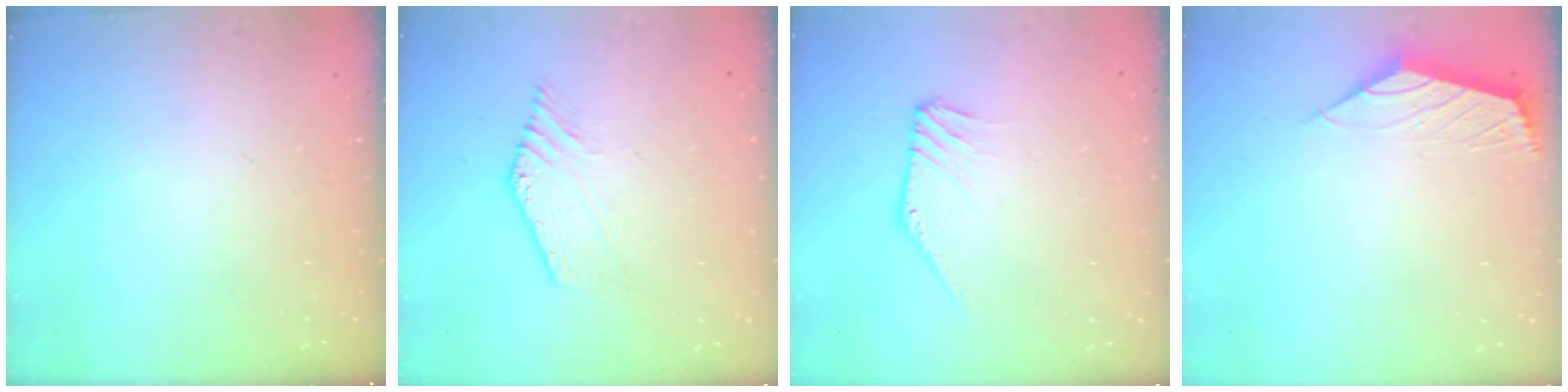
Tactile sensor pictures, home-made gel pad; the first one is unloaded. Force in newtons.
{"total": 1.8, "press": 1.8, "slide": 0.2}
{"total": 3.4, "press": 3.4, "slide": 0.1}
{"total": 2.4, "press": 2.3, "slide": 0.6}